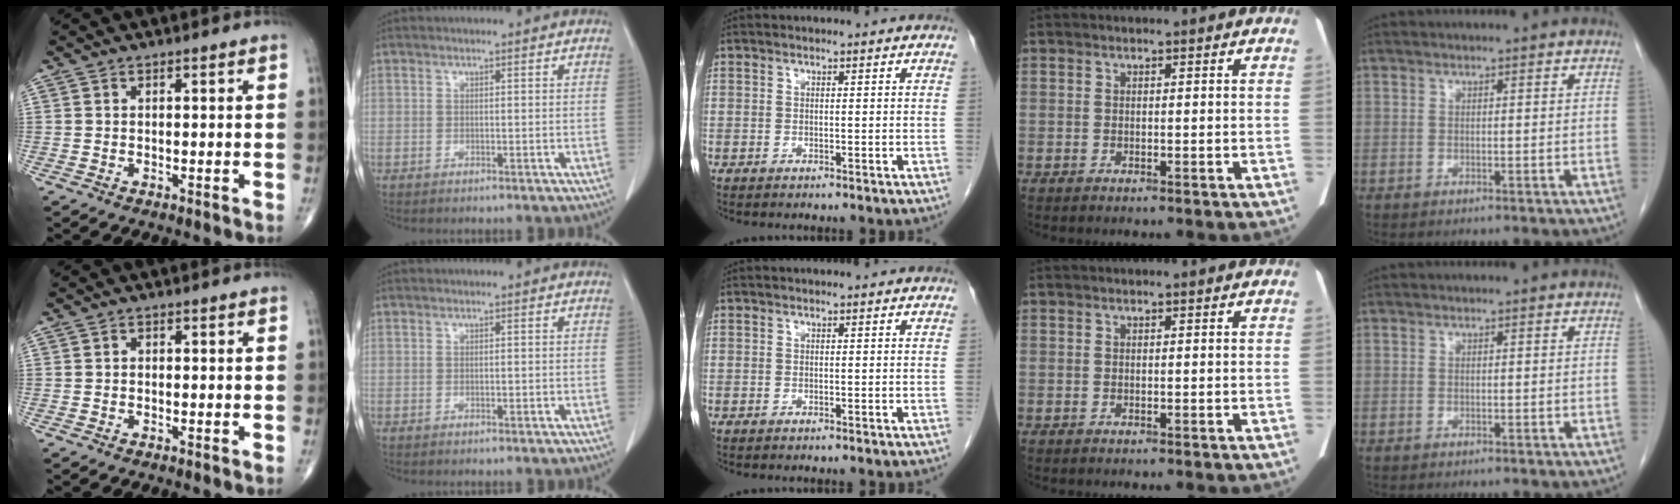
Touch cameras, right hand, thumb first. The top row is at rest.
{"thumb": {"total": 0.5, "force": [-0.2, 0.5, 0.2], "torque": [0.004, 0.003, -0.007]}, "index": {"total": 0.6, "force": [-0.2, 0.2, 0.6], "torque": [-0.012, -0.001, -0.001]}}